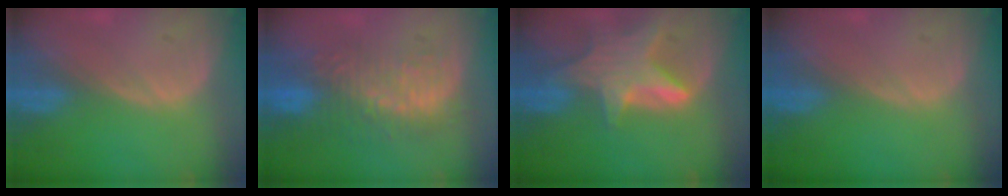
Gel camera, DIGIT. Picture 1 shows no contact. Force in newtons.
{"total": 9.7, "press": 8.9, "slide": 3.9}
{"total": 7.9, "press": 7.2, "slide": 3.3}
{"total": 0.0}